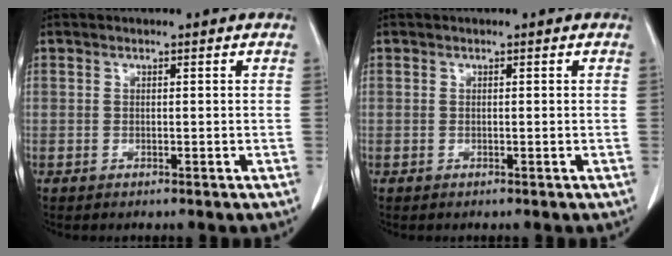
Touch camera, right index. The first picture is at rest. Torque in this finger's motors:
{"motor_torque": [0.15, -0.14, 0.09, 0.01]}